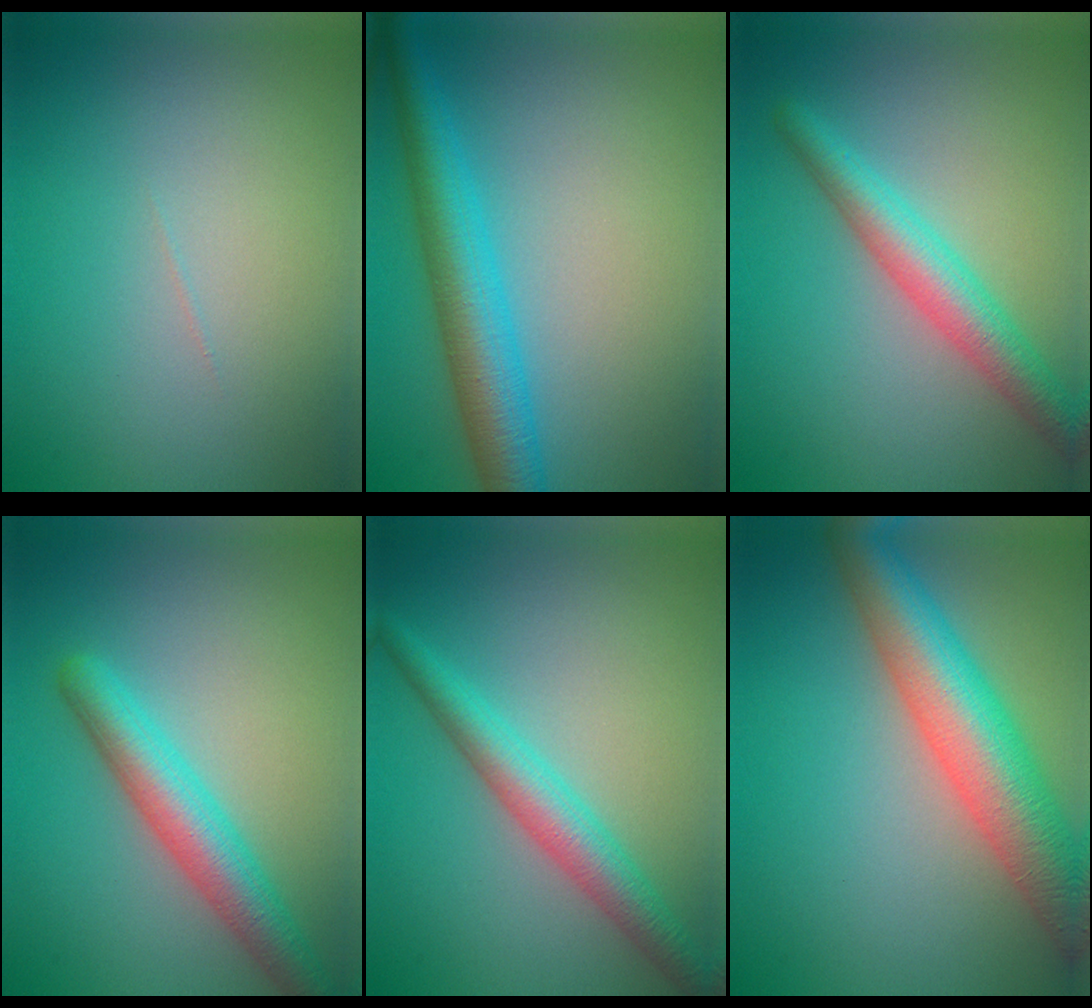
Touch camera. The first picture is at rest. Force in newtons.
{"total": 6.2, "press": 6.2, "slide": 0.1}
{"total": 4.5, "press": 4.5, "slide": 0.1}
{"total": 5.0, "press": 5.0, "slide": 0.3}
{"total": 4.2, "press": 4.2, "slide": 0.1}
{"total": 8.8, "press": 8.8, "slide": 0.2}